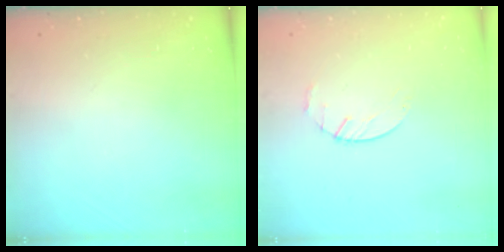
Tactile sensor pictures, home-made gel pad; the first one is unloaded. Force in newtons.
{"total": 2.2, "press": 2.2, "slide": 0.3}